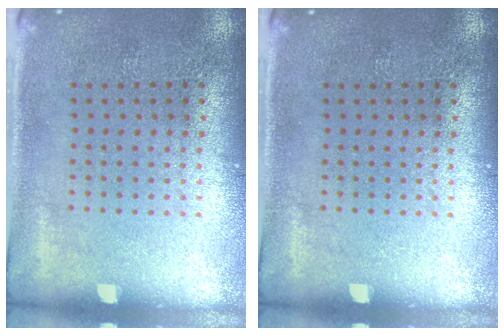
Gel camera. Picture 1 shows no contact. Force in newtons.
{"total": 0.0}